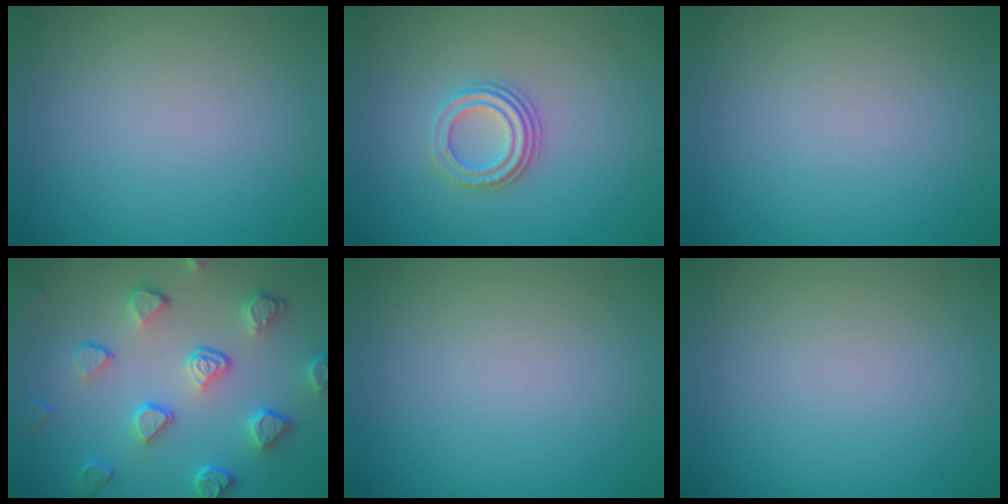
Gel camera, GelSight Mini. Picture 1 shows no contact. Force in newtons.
{"total": 3.0, "press": 2.2, "slide": 2.0}
{"total": 0.0}
{"total": 5.4, "press": 4.2, "slide": 3.4}
{"total": 0.0}
{"total": 0.0}